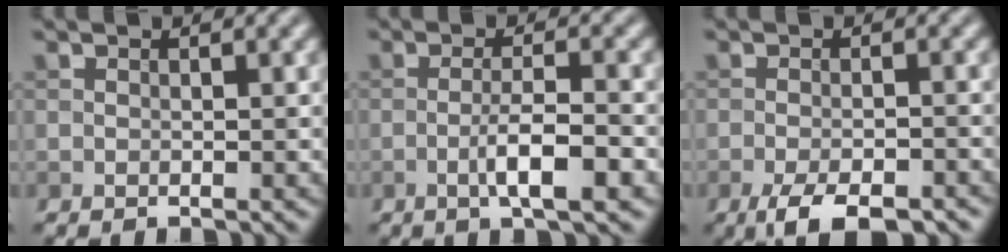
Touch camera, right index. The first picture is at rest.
{"total": 4.3, "force": [-1.7, 0.8, 3.9], "torque": [-0.070, 0.004, -0.031]}
{"total": 5.2, "force": [-3.5, 1.5, 3.5], "torque": [-0.060, -0.008, -0.059]}